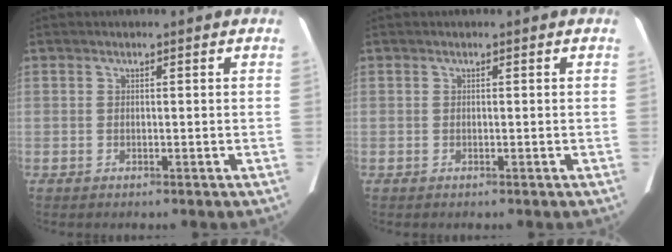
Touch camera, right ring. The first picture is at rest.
{"total": 0.0}